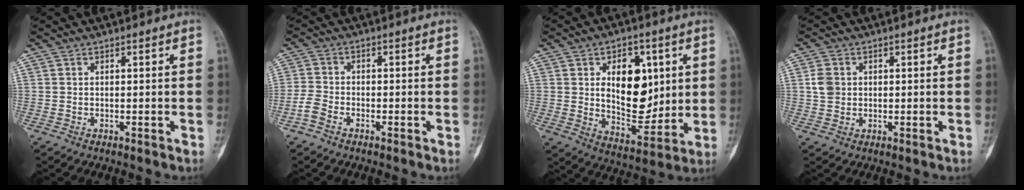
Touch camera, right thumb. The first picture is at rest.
{"total": 3.2, "force": [-1.9, 1.9, 1.7], "torque": [-0.038, 0.012, -0.043]}
{"total": 15.1, "force": [3.3, 9.2, 11.6], "torque": [-0.120, -0.025, 0.061]}
{"total": 3.4, "force": [0.5, 2.9, 1.7], "torque": [-0.026, 0.003, 0.010]}